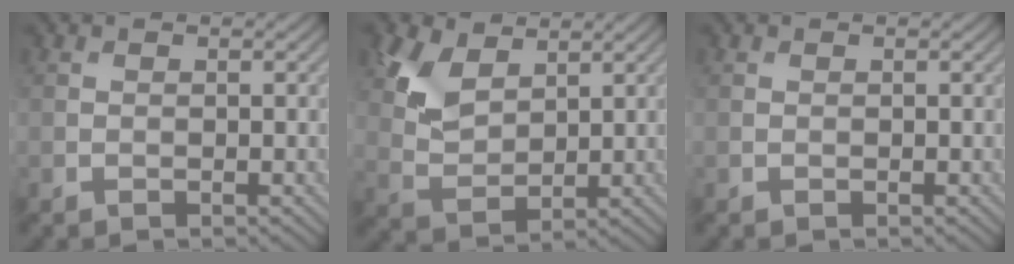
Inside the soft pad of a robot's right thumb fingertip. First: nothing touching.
{"total": 6.7, "force": [3.5, 4.0, 4.1], "torque": [-0.103, -0.004, 0.074]}
{"total": 0.0}